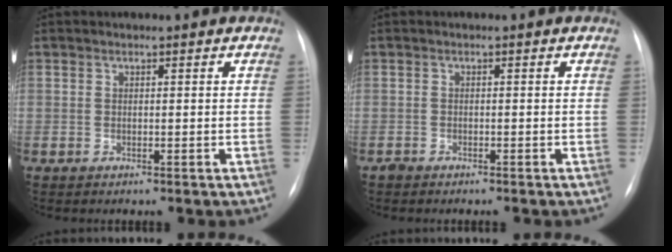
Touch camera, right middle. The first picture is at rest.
{"total": 1.0, "force": [-0.9, 0.4, 0.3], "torque": [-0.008, 0.000, -0.016]}